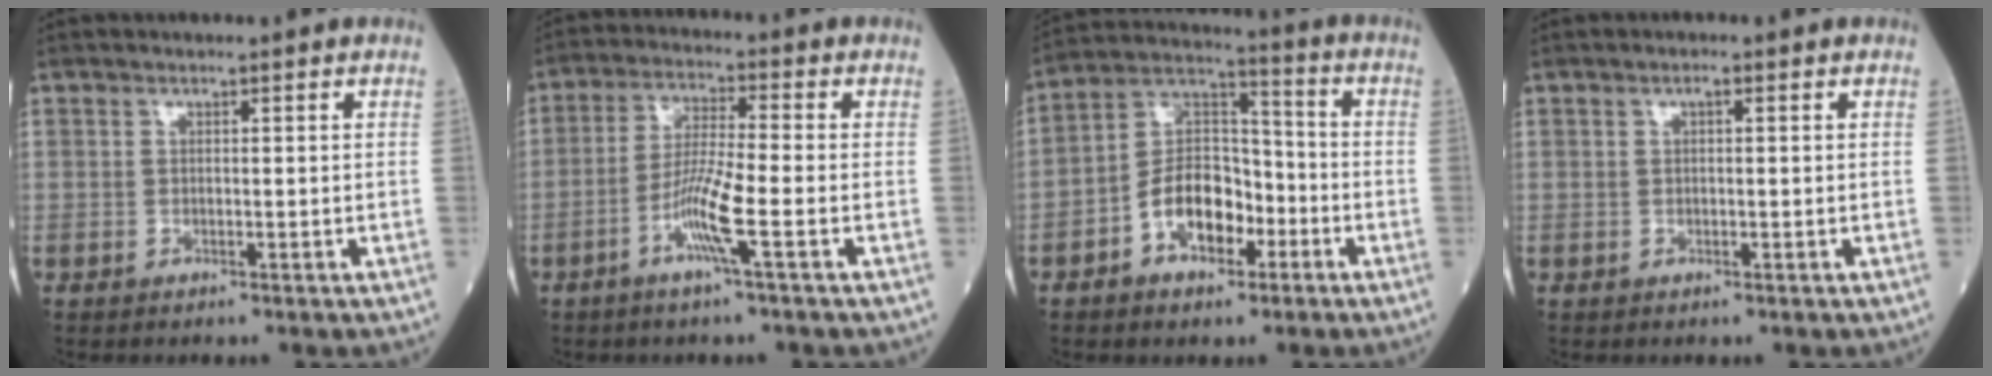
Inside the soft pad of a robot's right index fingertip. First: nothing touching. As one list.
[{"total": 7.0, "force": [-2.8, -0.4, 6.3], "torque": [-0.129, -0.005, -0.058]}, {"total": 10.3, "force": [-4.2, 5.9, 7.3], "torque": [-0.150, 0.027, -0.074]}, {"total": 0.7, "force": [0.2, 0.1, 0.6], "torque": [-0.013, 0.002, 0.003]}]